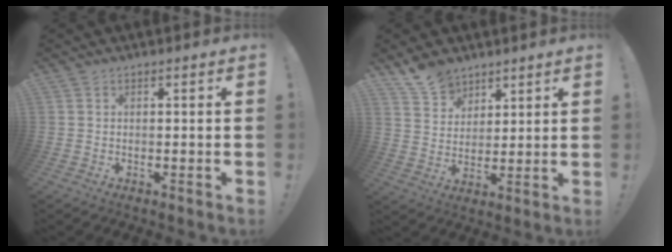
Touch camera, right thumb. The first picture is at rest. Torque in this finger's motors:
{"motor_torque": [0.00, 1.64, 0.04, 0.37, 0.05]}